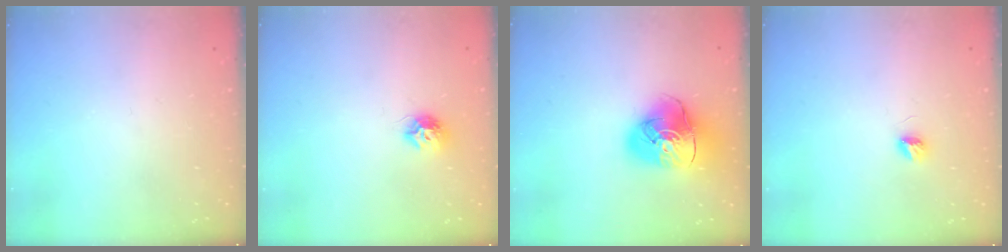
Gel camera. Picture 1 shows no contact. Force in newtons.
{"total": 7.5, "press": 7.5, "slide": 0.7}
{"total": 13.9, "press": 13.8, "slide": 1.7}
{"total": 3.4, "press": 3.4, "slide": 0.4}